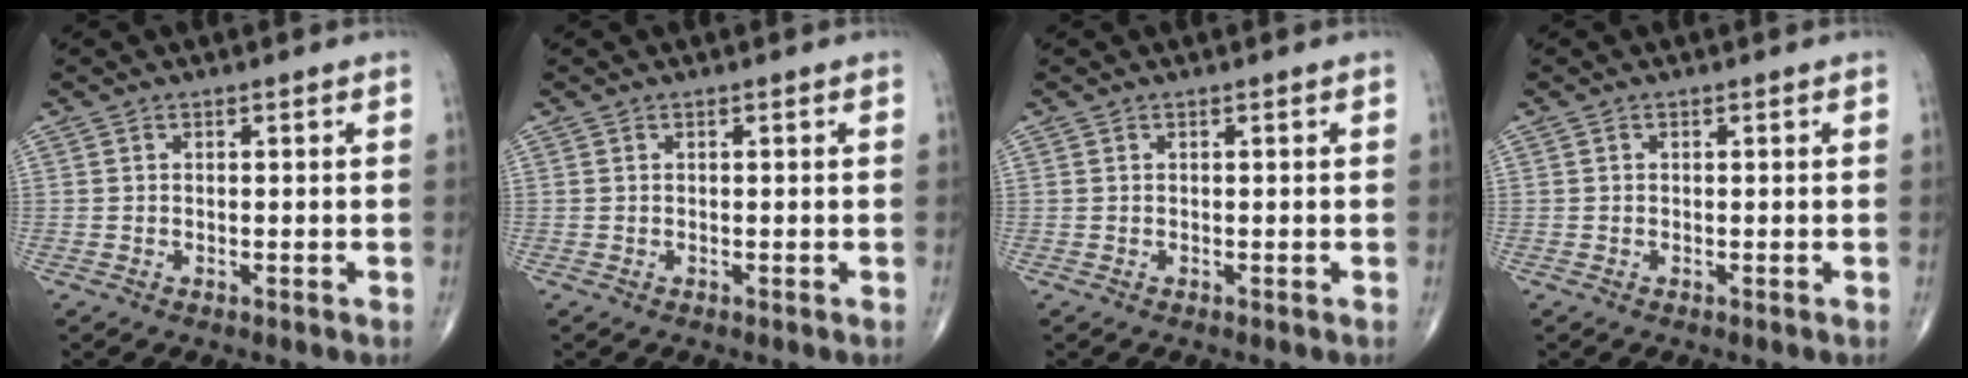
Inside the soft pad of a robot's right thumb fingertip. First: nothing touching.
{"total": 0.0}
{"total": 0.0}
{"total": 0.0}